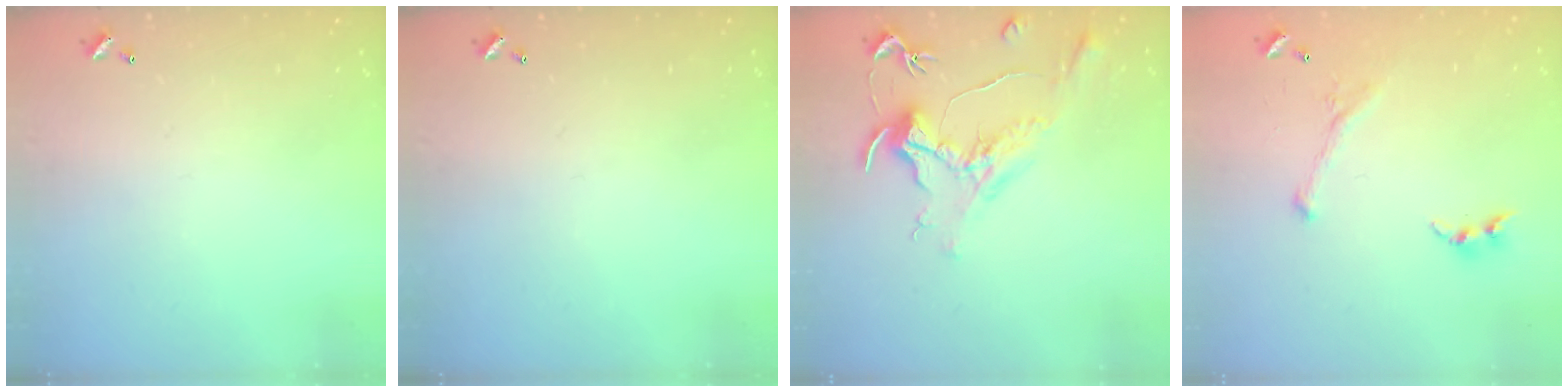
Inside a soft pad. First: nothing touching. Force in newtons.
{"total": 0.0}
{"total": 1.5, "press": 1.2, "slide": 0.9}
{"total": 2.8, "press": 2.6, "slide": 0.9}